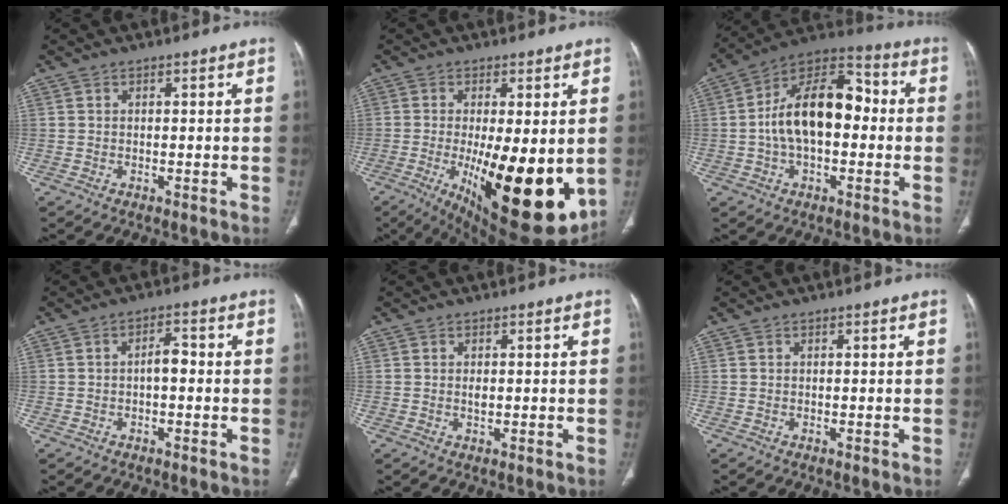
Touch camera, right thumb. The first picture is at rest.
{"total": 22.0, "force": [-4.0, 7.9, 20.1], "torque": [-0.260, -0.038, -0.032]}
{"total": 17.1, "force": [-0.1, 9.9, 13.9], "torque": [-0.221, 0.042, -0.013]}
{"total": 3.2, "force": [-0.4, 1.6, 2.8], "torque": [-0.039, 0.013, -0.011]}
{"total": 1.1, "force": [0.1, 0.6, 0.9], "torque": [-0.018, -0.002, 0.005]}
{"total": 0.0}